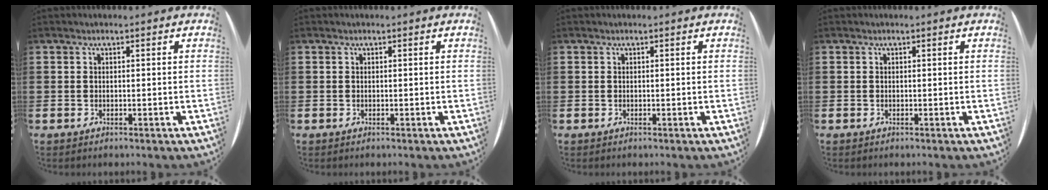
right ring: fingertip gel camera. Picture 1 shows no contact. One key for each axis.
{"total": 0.0}
{"total": 0.0}
{"total": 0.0}